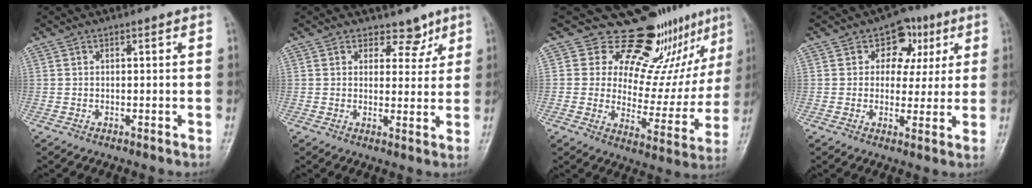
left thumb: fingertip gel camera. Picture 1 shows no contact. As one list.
[{"total": 4.8, "force": [3.4, 3.3, 0.7], "torque": [0.026, -0.017, 0.048]}, {"total": 17.7, "force": [14.3, 7.6, 7.1], "torque": [-0.026, -0.106, 0.188]}, {"total": 7.9, "force": [2.9, 6.4, 3.8], "torque": [-0.002, 0.000, 0.034]}]